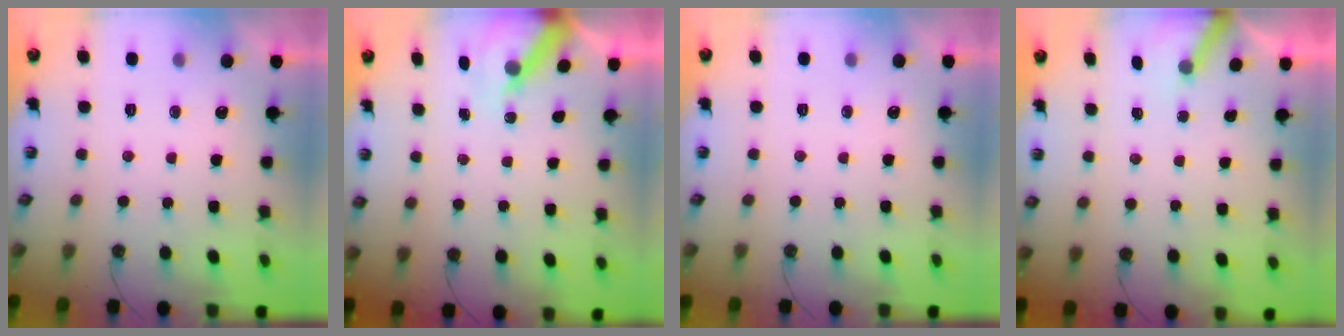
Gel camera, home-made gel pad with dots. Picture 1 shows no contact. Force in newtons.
{"total": 5.9, "press": 5.9, "slide": 0.6}
{"total": 0.0}
{"total": 3.3, "press": 3.3, "slide": 0.3}